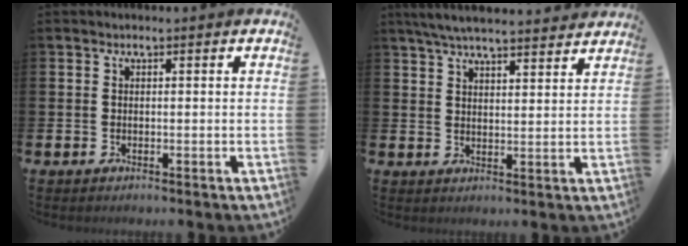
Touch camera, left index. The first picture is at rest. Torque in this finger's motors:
{"motor_torque": [0.99, -1.15, 0.74, 0.16]}